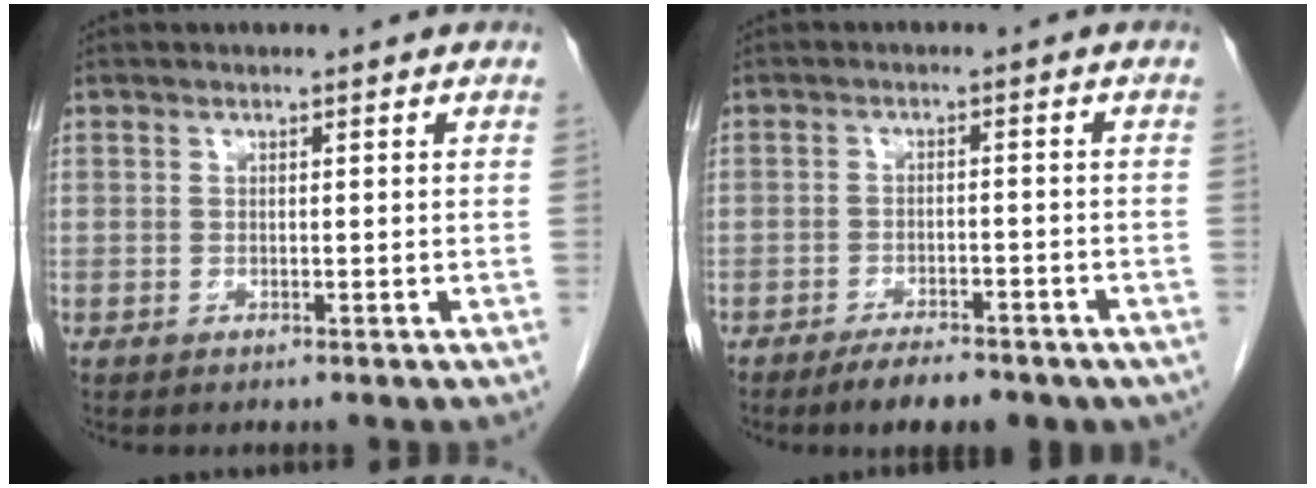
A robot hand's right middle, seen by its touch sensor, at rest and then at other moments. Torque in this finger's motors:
{"motor_torque": [1.10, -1.04, 0.18, 0.04]}